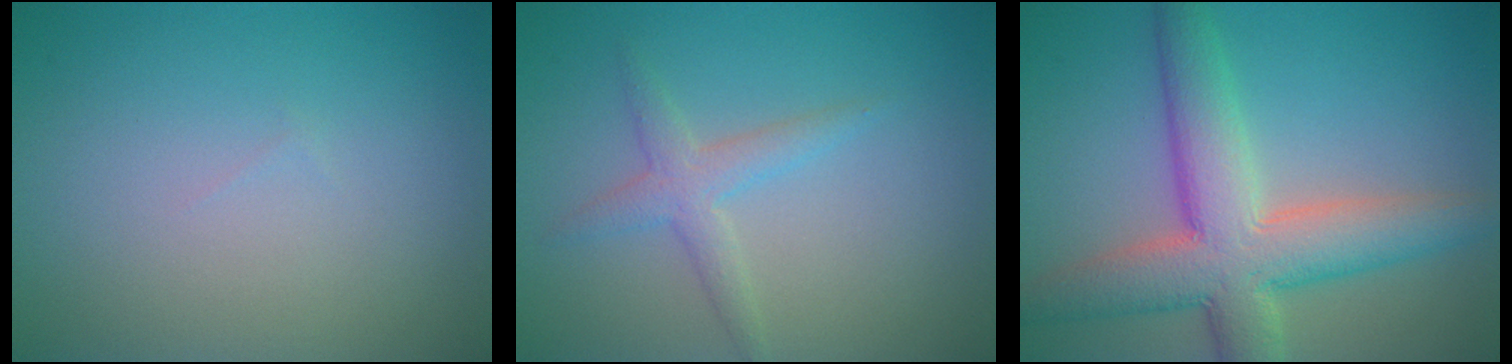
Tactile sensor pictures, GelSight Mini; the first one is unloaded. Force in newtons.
{"total": 2.2, "press": 2.2, "slide": 0.1}
{"total": 8.2, "press": 8.2, "slide": 0.7}